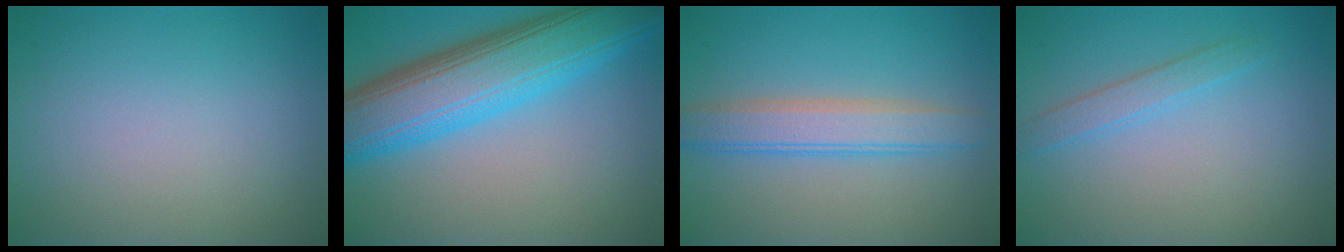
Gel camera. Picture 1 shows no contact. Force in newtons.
{"total": 10.2, "press": 10.2, "slide": 0.2}
{"total": 4.0, "press": 4.0, "slide": 0.1}
{"total": 1.7, "press": 1.7, "slide": 0.1}